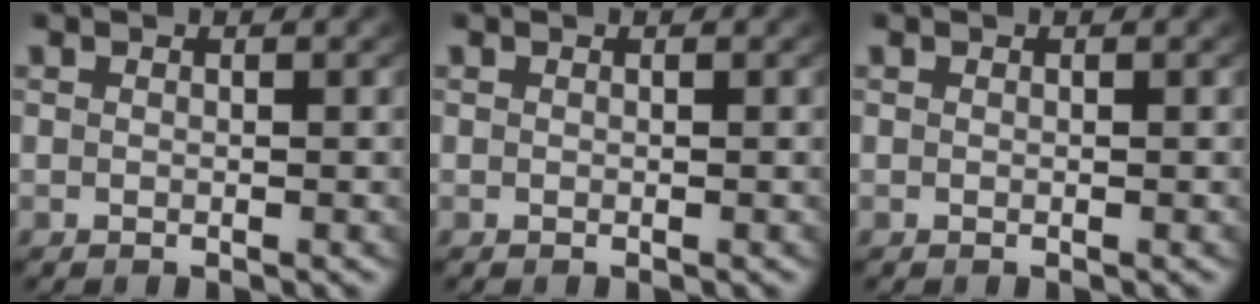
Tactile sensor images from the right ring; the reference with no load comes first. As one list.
[{"total": 0.0}, {"total": 0.0}]